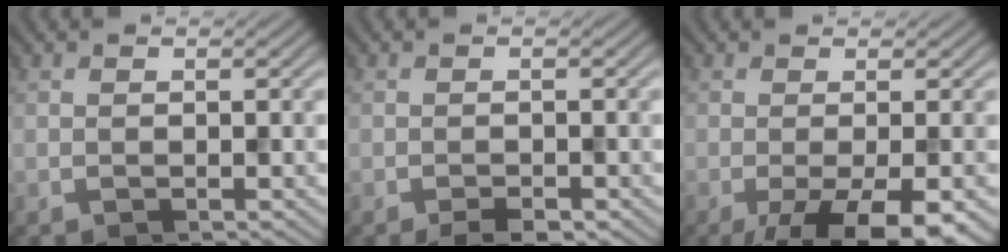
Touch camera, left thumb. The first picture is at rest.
{"total": 2.2, "force": [-1.6, 0.7, 1.4], "torque": [-0.020, -0.001, -0.025]}
{"total": 9.4, "force": [-4.4, 2.9, 7.8], "torque": [-0.124, -0.014, -0.062]}